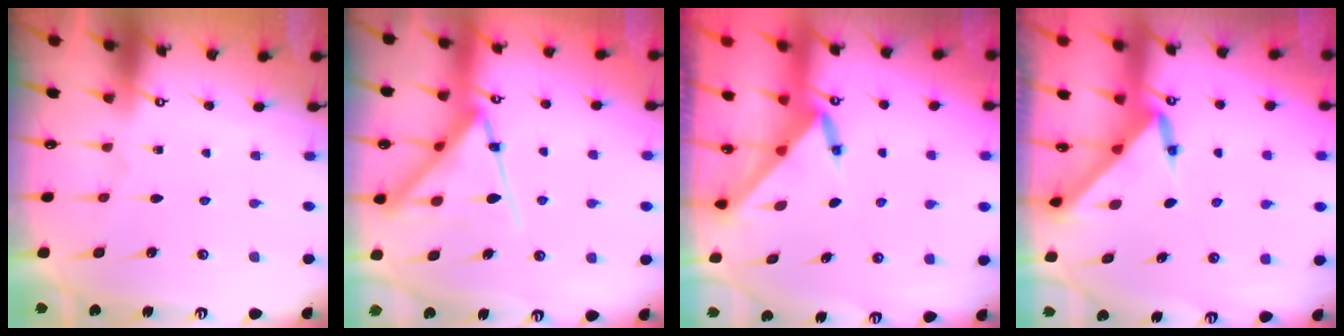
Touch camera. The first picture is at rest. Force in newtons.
{"total": 13.9, "press": 13.8, "slide": 1.3}
{"total": 3.4, "press": 3.4, "slide": 0.3}
{"total": 3.2, "press": 3.2, "slide": 0.0}